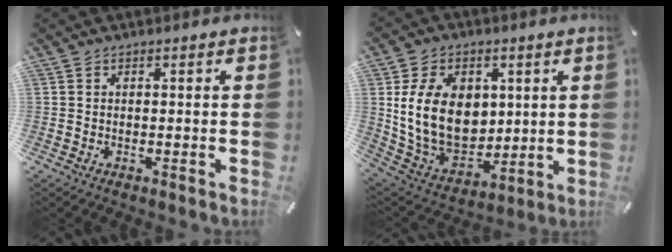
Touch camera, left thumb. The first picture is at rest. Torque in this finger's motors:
{"motor_torque": [2.62, 2.39, 1.34, -0.11, 0.25]}